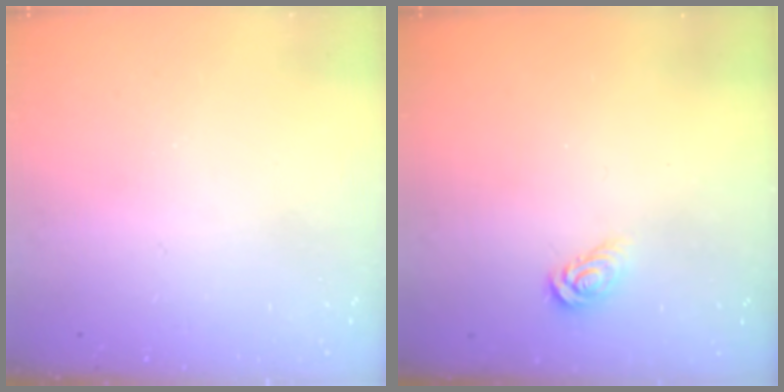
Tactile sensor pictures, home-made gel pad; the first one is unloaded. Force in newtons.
{"total": 3.8, "press": 3.7, "slide": 0.5}